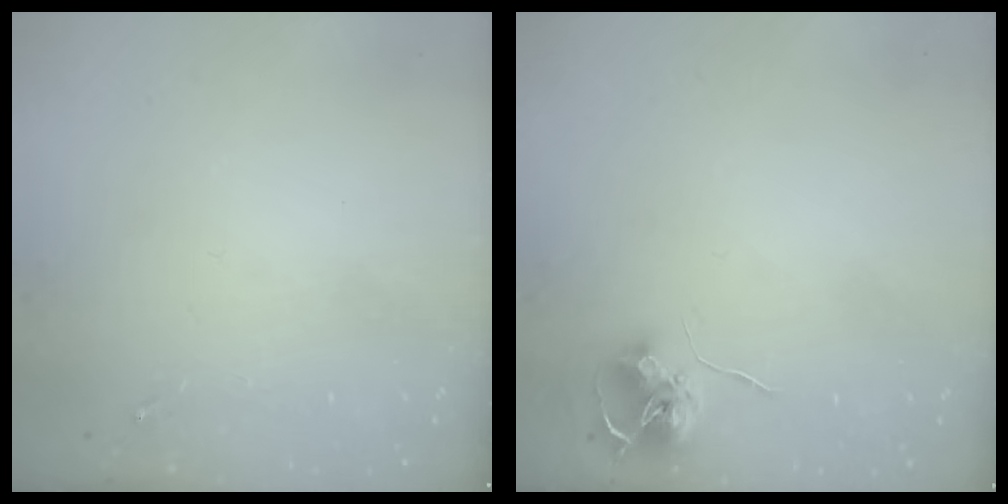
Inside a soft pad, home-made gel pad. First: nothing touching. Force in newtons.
{"total": 7.9, "press": 7.9, "slide": 0.4}